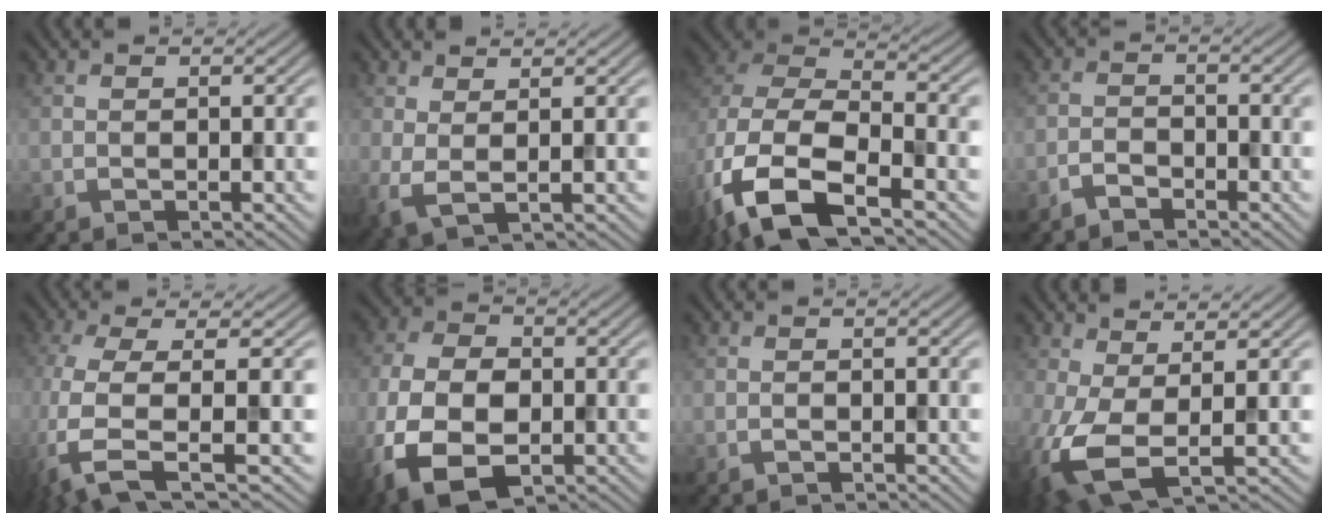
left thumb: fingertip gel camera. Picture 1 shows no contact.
{"total": 3.1, "force": [1.0, 0.9, 2.7], "torque": [-0.066, -0.004, 0.018]}
{"total": 13.2, "force": [-5.4, 7.2, 9.6], "torque": [-0.220, -0.033, -0.102]}
{"total": 2.1, "force": [-1.8, 0.7, 0.9], "torque": [-0.016, 0.002, -0.042]}
{"total": 8.3, "force": [-1.5, 2.3, 7.9], "torque": [-0.165, -0.006, -0.045]}
{"total": 11.9, "force": [-4.5, 7.4, 8.1], "torque": [-0.207, -0.032, -0.083]}
{"total": 0.5, "force": [-0.3, 0.2, 0.4], "torque": [-0.006, 0.000, -0.004]}
{"total": 8.0, "force": [-0.9, 3.3, 7.2], "torque": [-0.175, -0.010, -0.022]}